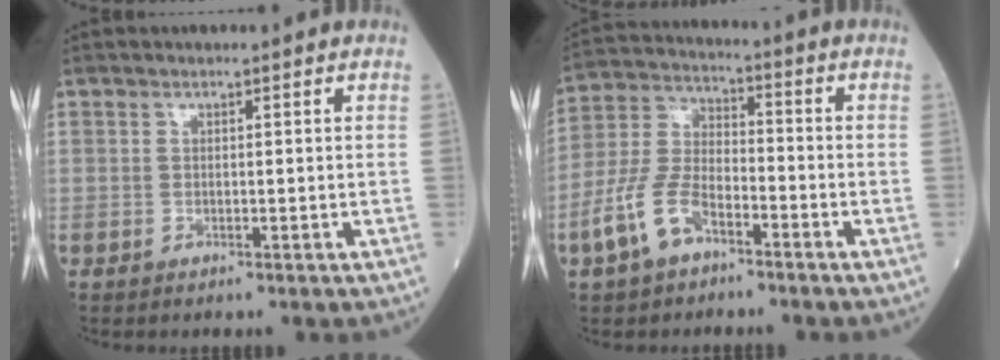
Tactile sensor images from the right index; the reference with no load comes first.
{"total": 9.4, "force": [-5.2, 4.6, 6.4], "torque": [-0.155, 0.010, -0.104]}